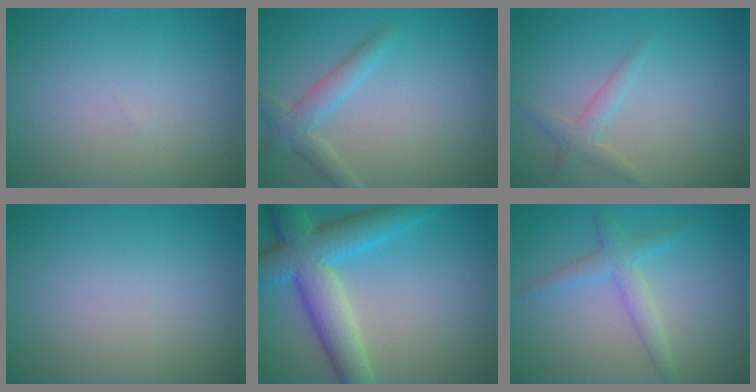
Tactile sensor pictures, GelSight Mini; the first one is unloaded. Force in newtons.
{"total": 2.5, "press": 2.5, "slide": 0.1}
{"total": 1.6, "press": 1.6, "slide": 0.0}
{"total": 0.0}
{"total": 8.2, "press": 8.1, "slide": 0.6}
{"total": 2.6, "press": 2.6, "slide": 0.1}